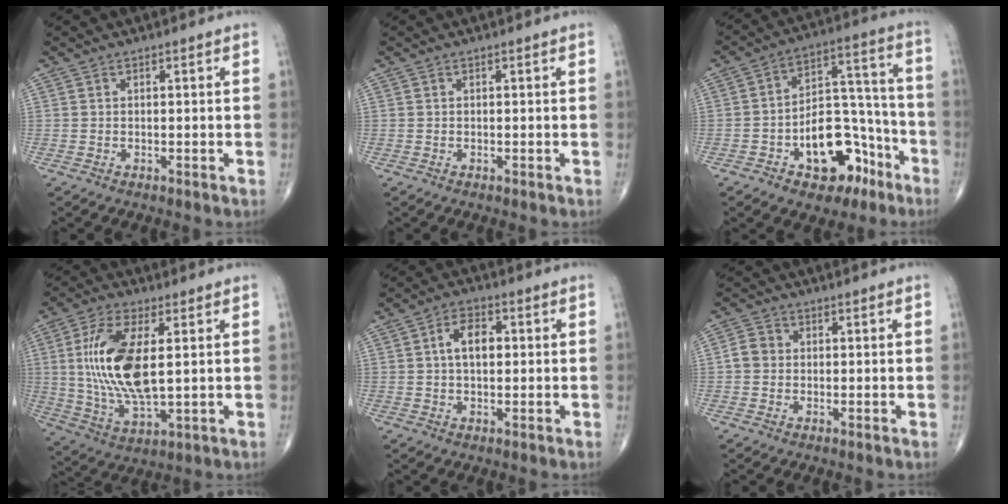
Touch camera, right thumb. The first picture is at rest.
{"total": 0.0}
{"total": 16.4, "force": [-7.7, 9.7, 10.8], "torque": [-0.109, 0.076, -0.111]}
{"total": 15.9, "force": [2.1, 6.5, 14.3], "torque": [-0.293, -0.015, 0.047]}
{"total": 6.0, "force": [0.8, 3.5, 4.7], "torque": [-0.077, 0.013, 0.006]}
{"total": 3.3, "force": [-0.1, 2.9, 1.5], "torque": [-0.022, 0.009, -0.008]}